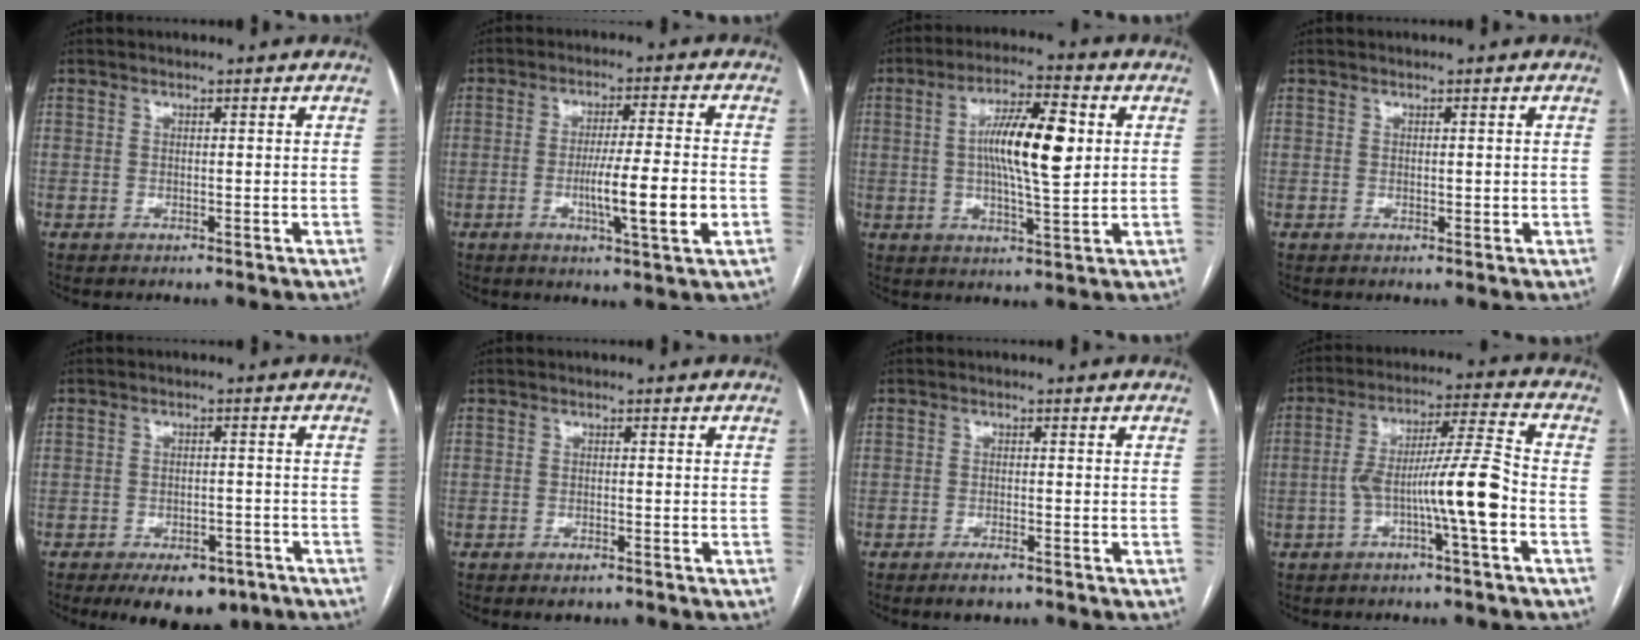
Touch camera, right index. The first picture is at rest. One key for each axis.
{"total": 9.8, "fx": -2.4, "fy": -0.1, "fz": 9.5, "tx": -0.157, "ty": -0.009, "tz": -0.037}
{"total": 11.7, "fx": 1.7, "fy": 2.2, "fz": 11.4, "tx": -0.200, "ty": 0.012, "tz": 0.026}
{"total": 0.8, "fx": 0.1, "fy": 0.5, "fz": 0.6, "tx": -0.006, "ty": -0.001, "tz": 0.007}
{"total": 9.0, "fx": -6.3, "fy": 4.4, "fz": 4.7, "tx": -0.055, "ty": 0.004, "tz": -0.087}
{"total": 1.6, "fx": -1.1, "fy": 0.5, "fz": 1.1, "tx": -0.018, "ty": -0.003, "tz": -0.009}
{"total": 2.4, "fx": -1.7, "fy": 0.5, "fz": 1.6, "tx": -0.033, "ty": -0.005, "tz": -0.023}
{"total": 10.8, "fx": -3.1, "fy": -0.1, "fz": 10.4, "tx": -0.184, "ty": 0.020, "tz": -0.053}